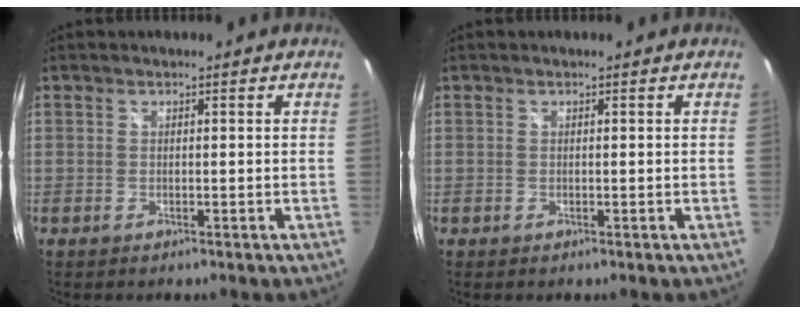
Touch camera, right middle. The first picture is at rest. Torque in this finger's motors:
{"motor_torque": [0.01, -0.12, 0.05, 0.00]}